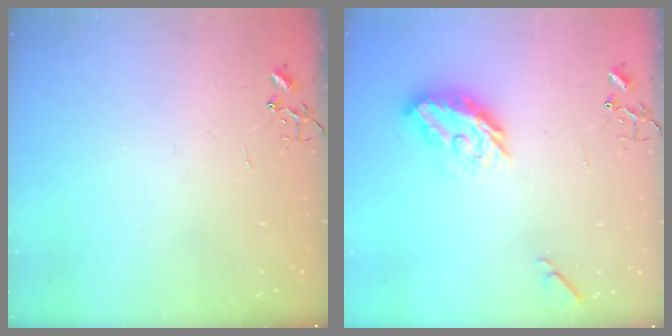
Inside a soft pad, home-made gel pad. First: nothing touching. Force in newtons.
{"total": 12.2, "press": 12.2, "slide": 0.7}